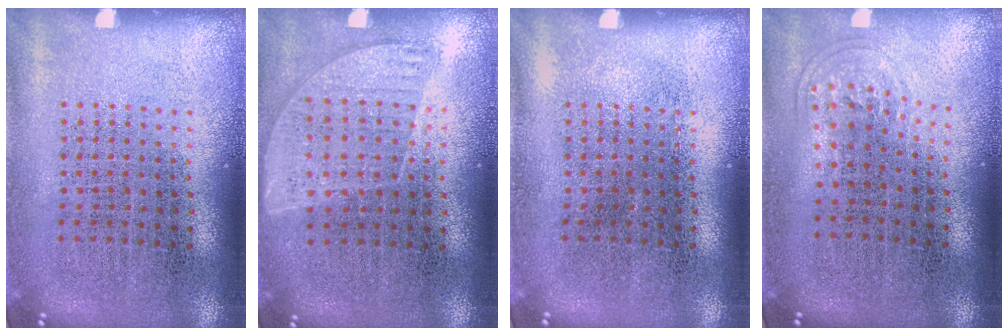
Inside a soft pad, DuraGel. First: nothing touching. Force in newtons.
{"total": 0.9, "press": 0.7, "slide": 0.5}
{"total": 0.0}
{"total": 1.0, "press": 0.7, "slide": 0.7}